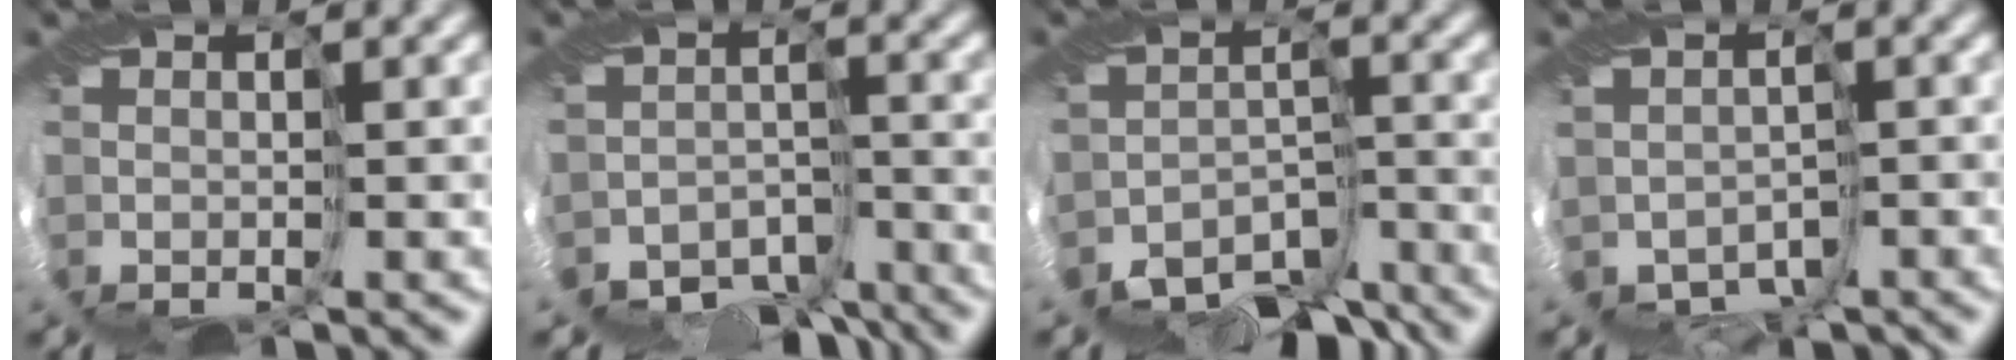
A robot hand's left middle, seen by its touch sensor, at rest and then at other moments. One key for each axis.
{"total": 8.7, "fx": -8.0, "fy": 3.4, "fz": 0.7, "tx": 0.007, "ty": -0.011, "tz": -0.120}
{"total": 8.1, "fx": -7.5, "fy": 2.7, "fz": 1.4, "tx": -0.013, "ty": -0.017, "tz": -0.120}
{"total": 3.0, "fx": -2.4, "fy": 1.7, "fz": 0.4, "tx": -0.001, "ty": -0.014, "tz": -0.041}